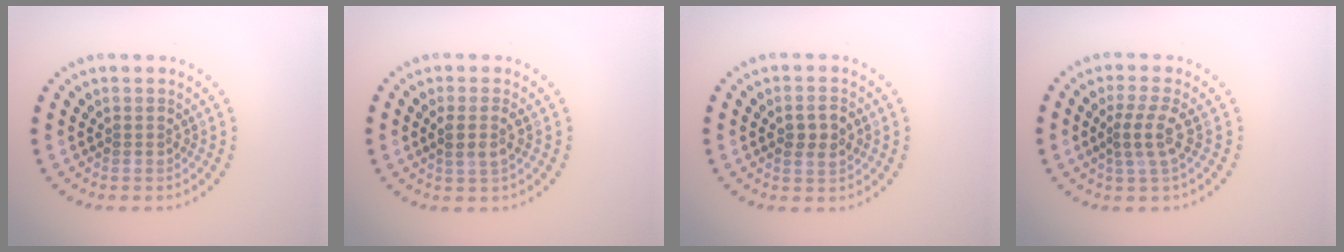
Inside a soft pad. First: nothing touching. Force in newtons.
{"total": 1.8, "press": 1.7, "slide": 0.8}
{"total": 2.4, "press": 2.3, "slide": 0.4}
{"total": 2.4, "press": 1.9, "slide": 1.6}